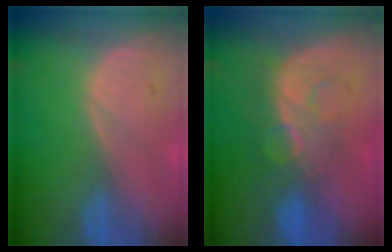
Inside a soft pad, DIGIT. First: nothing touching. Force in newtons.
{"total": 8.1, "press": 7.4, "slide": 3.2}